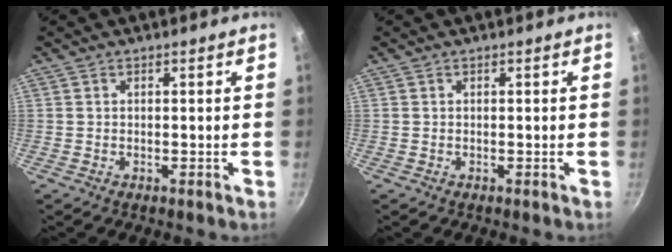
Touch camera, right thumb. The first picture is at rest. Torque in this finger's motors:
{"motor_torque": [0.00, 0.00, 0.19, -0.08, 0.00]}